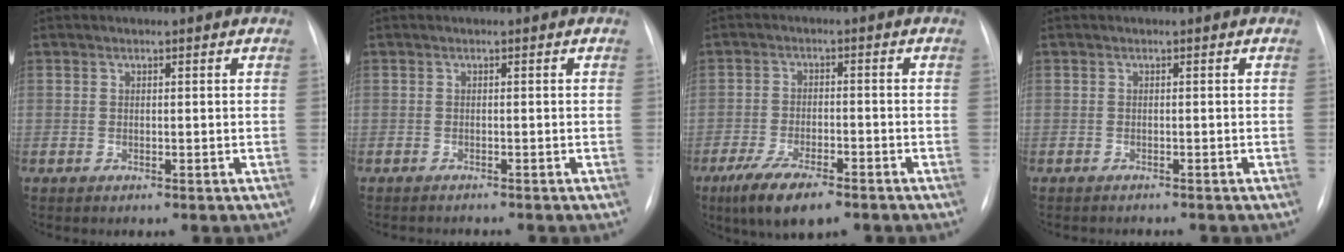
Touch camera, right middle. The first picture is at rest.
{"total": 2.0, "force": [-2.0, 0.0, 0.3], "torque": [0.000, -0.009, -0.023]}
{"total": 8.5, "force": [-5.8, 2.3, 5.8], "torque": [-0.107, -0.016, -0.095]}
{"total": 2.1, "force": [-2.0, 0.3, 0.5], "torque": [-0.004, -0.007, -0.021]}